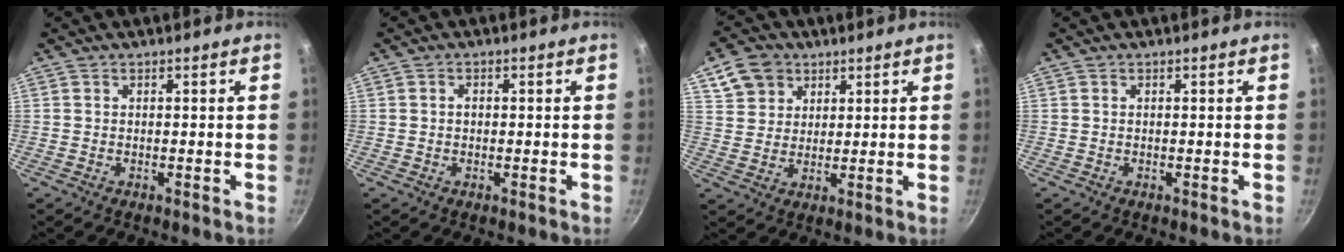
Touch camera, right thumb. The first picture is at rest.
{"total": 1.3, "force": [0.0, 1.0, 0.9], "torque": [-0.014, 0.005, -0.002]}
{"total": 9.4, "force": [4.9, 7.2, 3.4], "torque": [-0.040, 0.004, 0.087]}
{"total": 0.0}